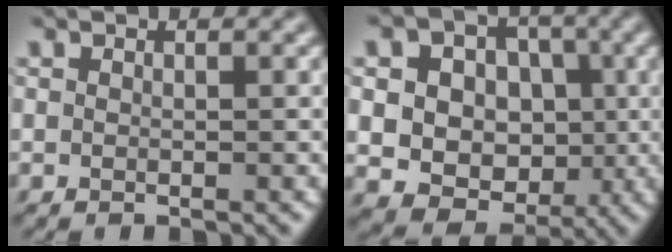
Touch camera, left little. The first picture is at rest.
{"total": 11.8, "force": [0.6, 10.5, 5.4], "torque": [-0.107, 0.040, -0.015]}